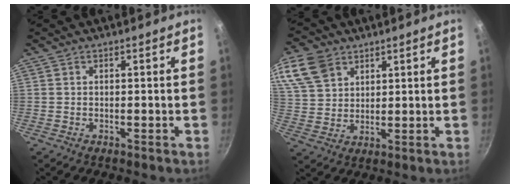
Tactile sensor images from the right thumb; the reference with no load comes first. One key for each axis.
{"total": 11.4, "fx": 6.2, "fy": 8.0, "fz": 5.3, "tx": -0.096, "ty": -0.008, "tz": 0.126}